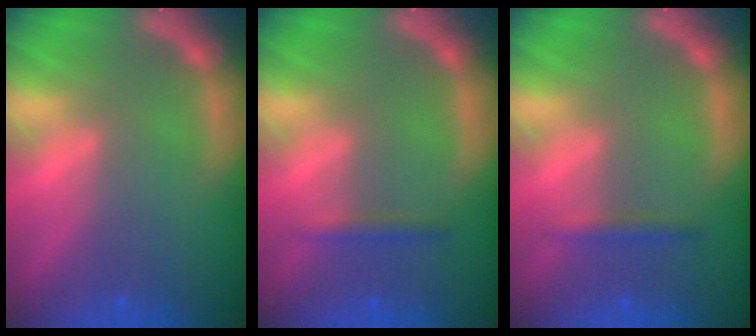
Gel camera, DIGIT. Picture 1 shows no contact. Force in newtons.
{"total": 1.4}
{"total": 1.4}